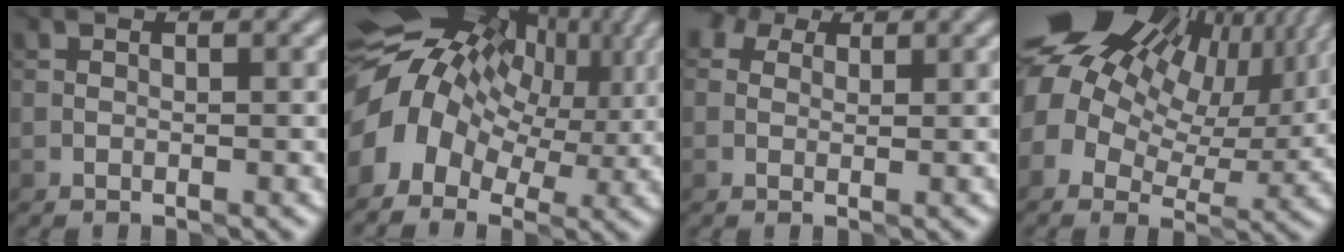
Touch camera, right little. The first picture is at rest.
{"total": 12.1, "force": [1.3, 8.7, 8.3], "torque": [-0.158, 0.004, 0.025]}
{"total": 2.3, "force": [1.0, 1.8, 1.1], "torque": [-0.003, 0.013, -0.006]}
{"total": 18.7, "force": [6.8, 12.6, 12.0], "torque": [-0.239, 0.028, 0.123]}